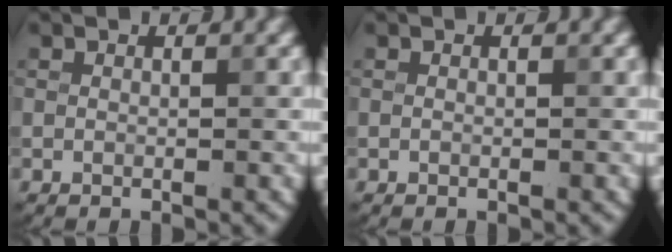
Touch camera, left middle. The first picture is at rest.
{"total": 0.0}